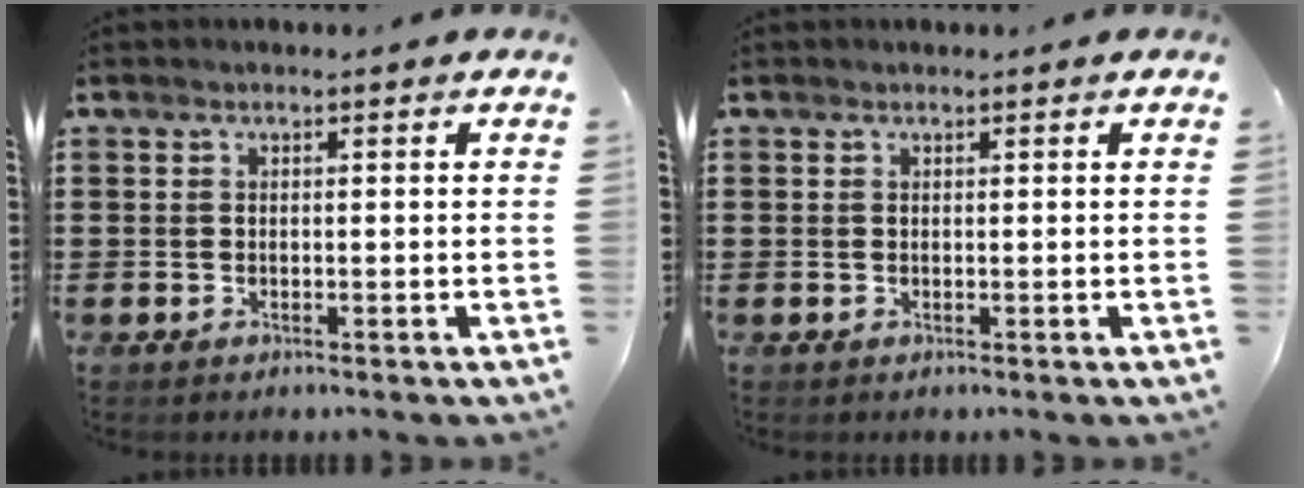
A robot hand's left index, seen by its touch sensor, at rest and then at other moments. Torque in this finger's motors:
{"motor_torque": [-0.04, -0.01, 0.00, 0.00]}